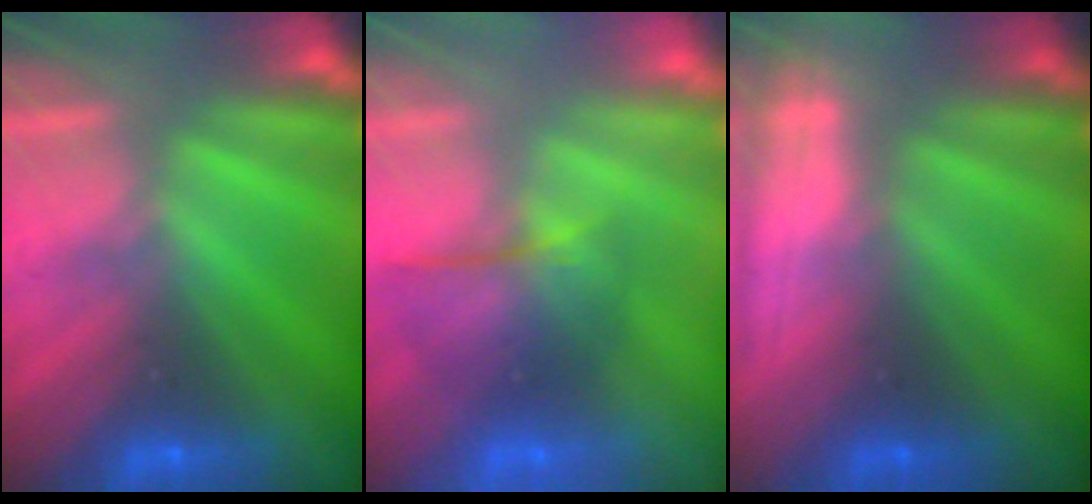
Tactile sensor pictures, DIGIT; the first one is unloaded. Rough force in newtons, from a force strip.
{"total": 2.2}
{"total": 2.8}